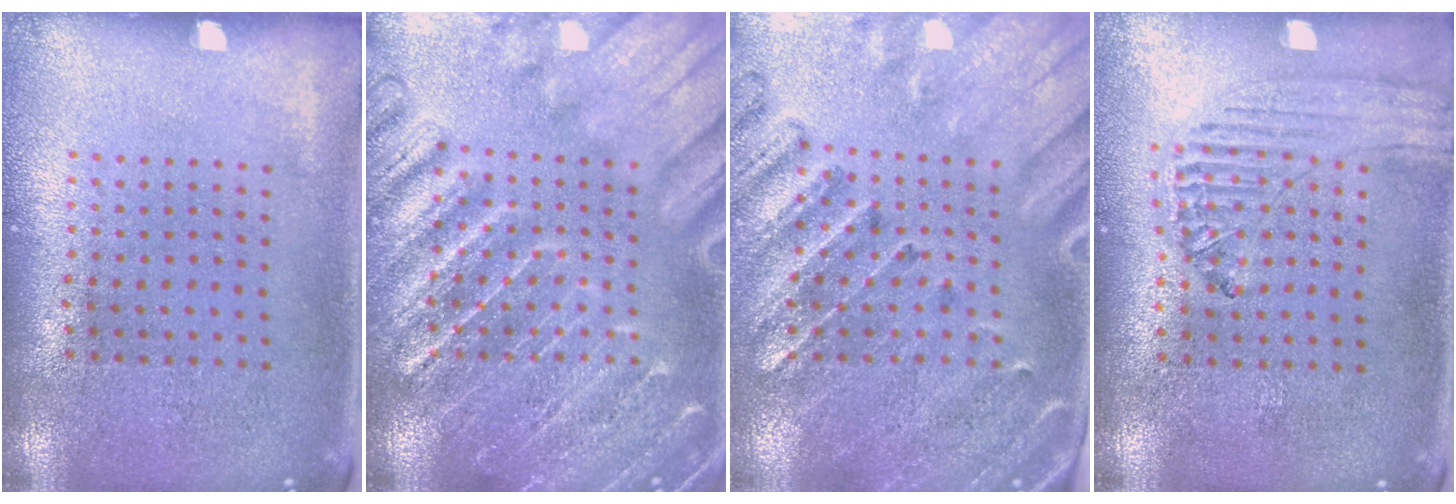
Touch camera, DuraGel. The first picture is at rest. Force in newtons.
{"total": 5.5, "press": 5.4, "slide": 0.7}
{"total": 2.9, "press": 2.7, "slide": 1.1}
{"total": 0.5, "press": 0.5, "slide": 0.2}